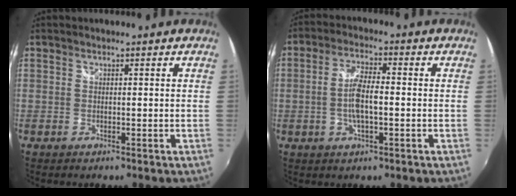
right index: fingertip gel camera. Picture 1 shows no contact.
{"total": 6.5, "force": [-1.0, 1.8, 6.2], "torque": [-0.121, 0.004, -0.019]}